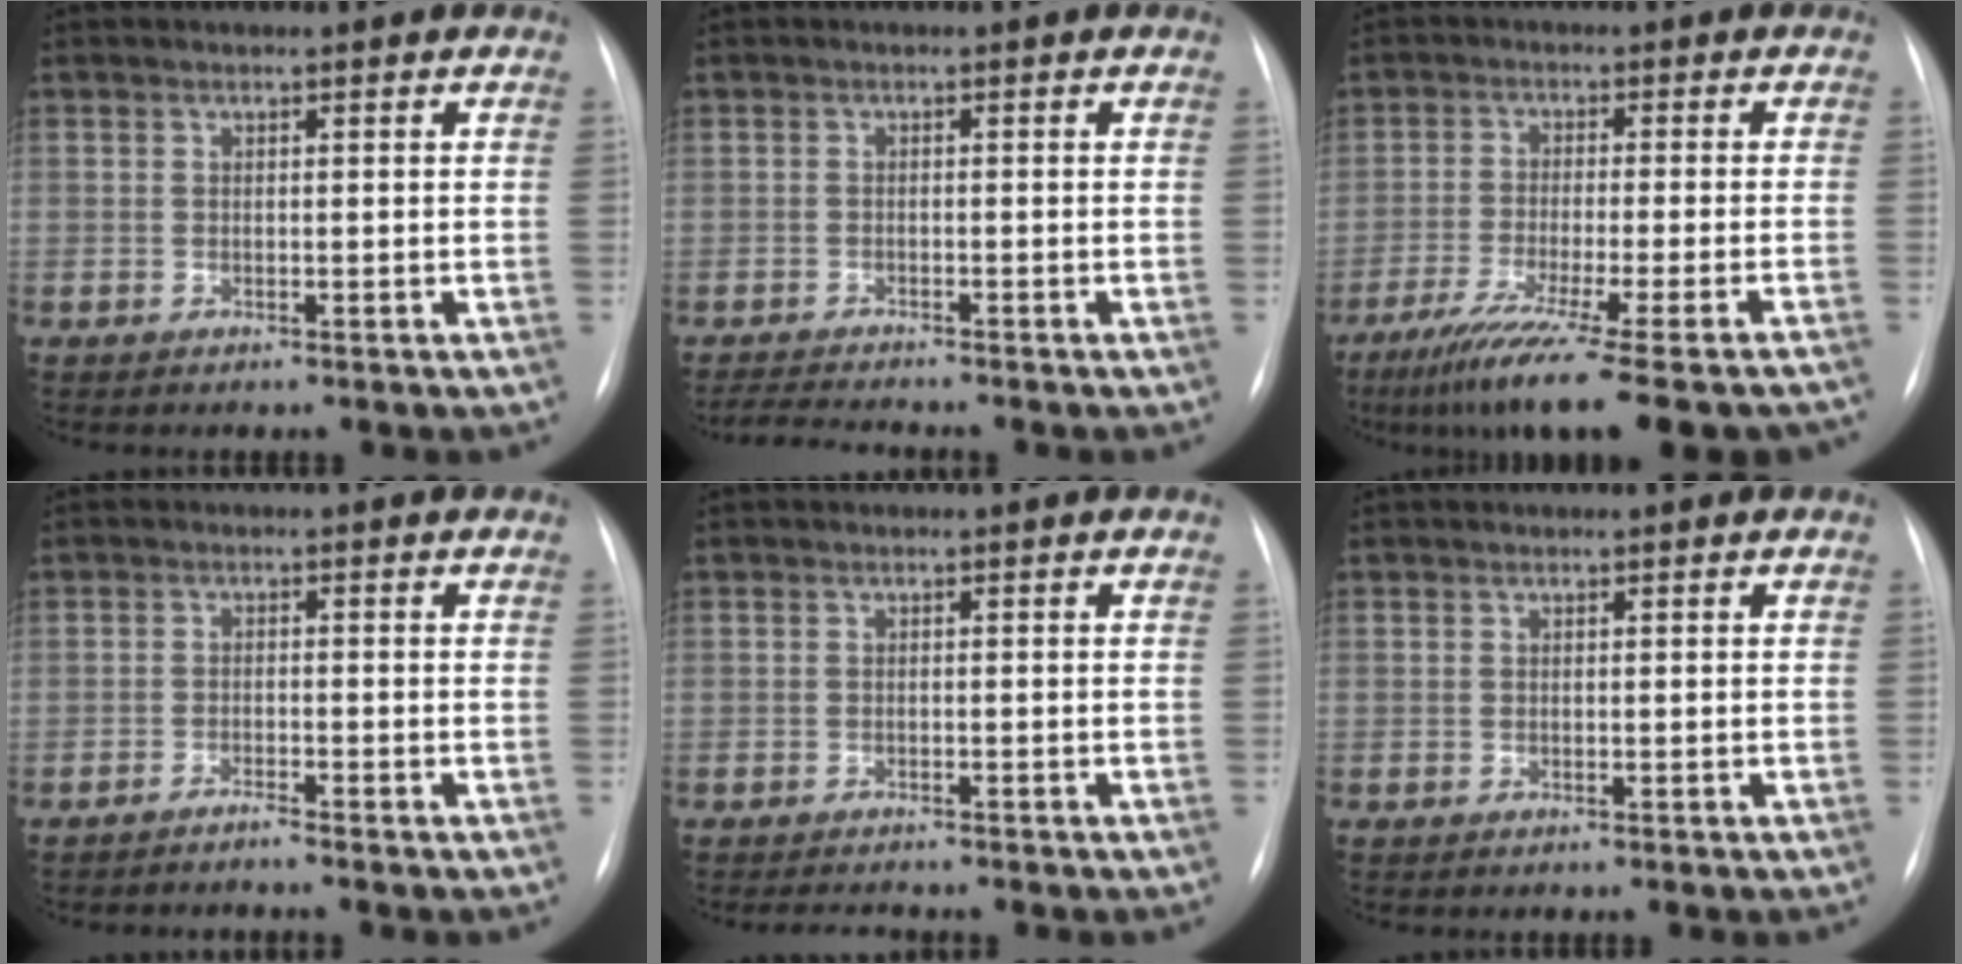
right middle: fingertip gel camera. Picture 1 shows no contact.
{"total": 4.4, "force": [-4.2, -0.5, 1.2], "torque": [-0.026, -0.022, -0.069]}
{"total": 19.2, "force": [-15.2, 0.1, 11.7], "torque": [-0.143, -0.051, -0.230]}
{"total": 1.5, "force": [-1.4, -0.4, 0.2], "torque": [-0.003, 0.000, -0.027]}
{"total": 2.0, "force": [-2.0, 0.1, 0.4], "torque": [-0.010, -0.011, -0.027]}
{"total": 0.0}